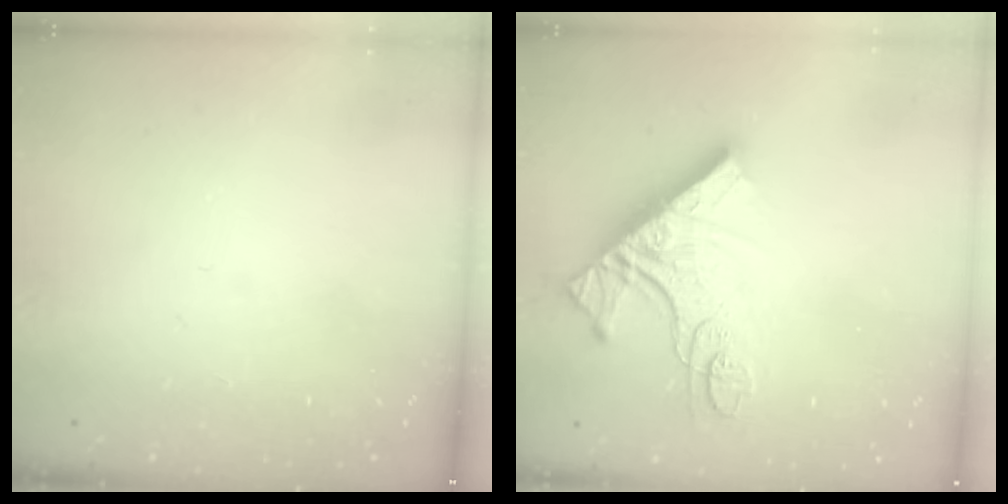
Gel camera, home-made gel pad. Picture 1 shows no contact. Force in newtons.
{"total": 14.8, "press": 14.7, "slide": 1.5}